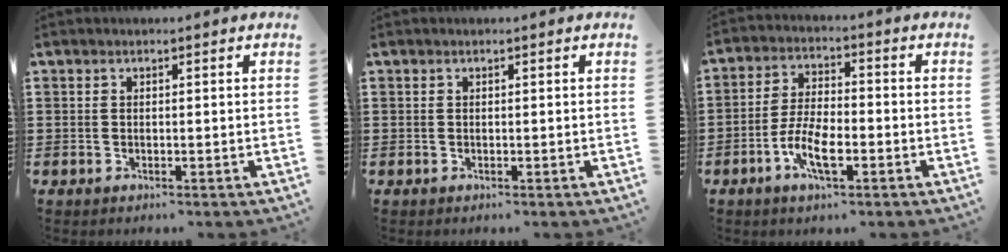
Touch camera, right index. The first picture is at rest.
{"total": 0.0}
{"total": 7.2, "force": [-3.1, 2.5, 6.1], "torque": [-0.142, -0.014, -0.061]}